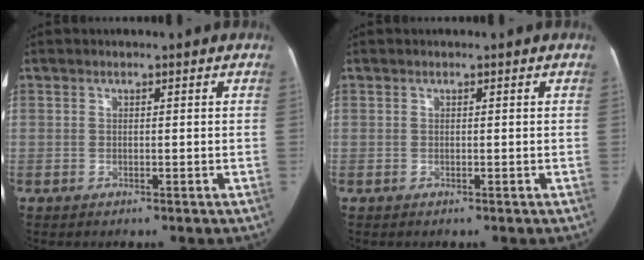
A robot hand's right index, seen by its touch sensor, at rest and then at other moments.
{"total": 0.0}